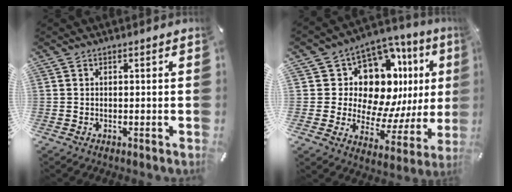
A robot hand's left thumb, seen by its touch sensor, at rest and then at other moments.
{"total": 15.9, "force": [6.0, 11.3, 9.4], "torque": [-0.136, -0.074, 0.111]}